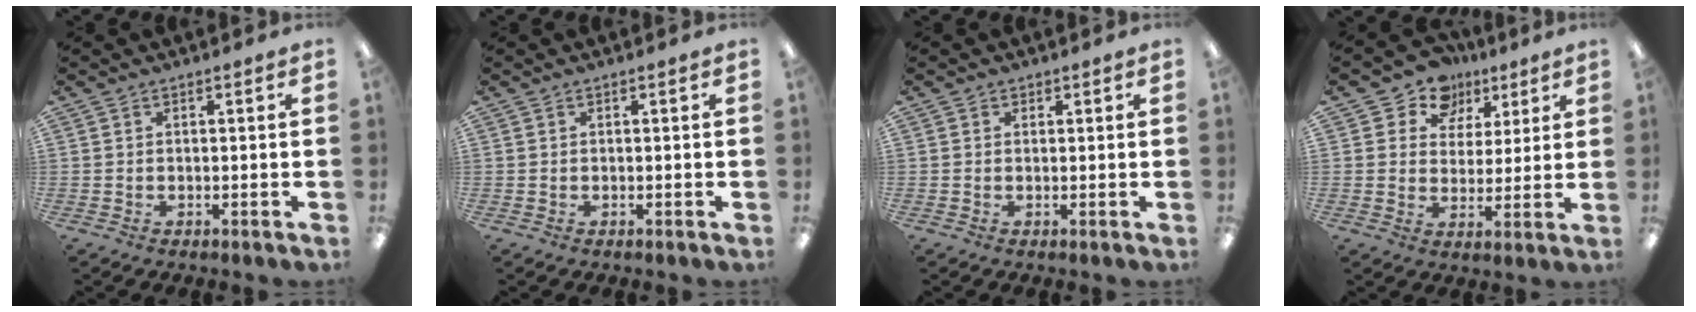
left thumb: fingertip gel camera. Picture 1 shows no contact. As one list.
[{"total": 0.0}, {"total": 0.8, "force": [0.5, 0.7, 0.0], "torque": [-0.001, 0.003, 0.009]}, {"total": 9.4, "force": [6.4, 6.8, 1.4], "torque": [-0.043, -0.042, 0.118]}]